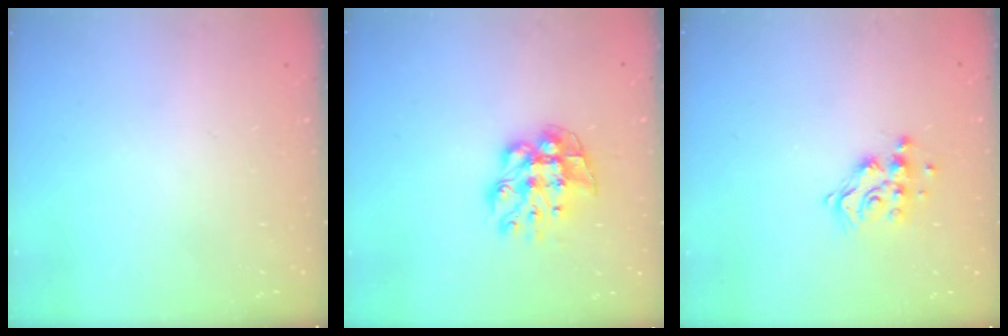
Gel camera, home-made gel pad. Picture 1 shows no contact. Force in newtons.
{"total": 10.2, "press": 10.2, "slide": 0.5}
{"total": 11.2, "press": 11.2, "slide": 0.7}